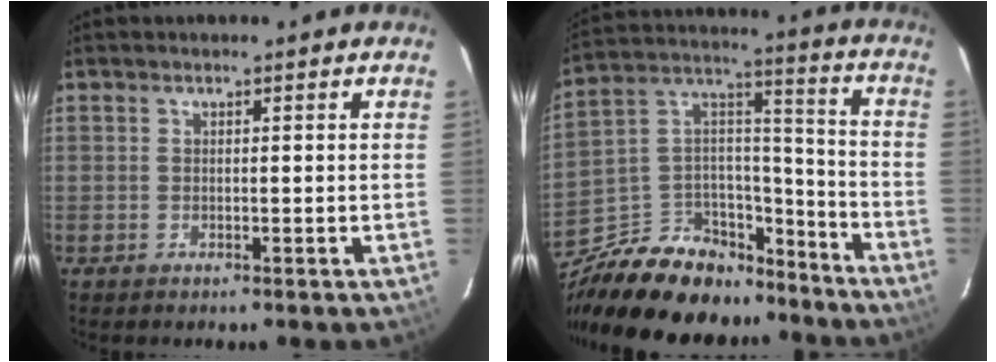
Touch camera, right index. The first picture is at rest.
{"total": 25.1, "force": [-18.8, 12.4, 10.9], "torque": [-0.231, 0.065, -0.283]}